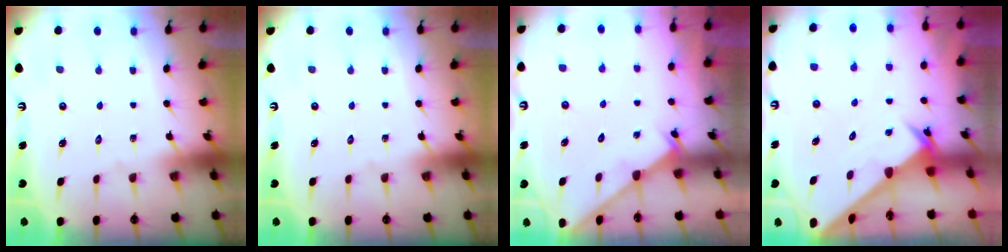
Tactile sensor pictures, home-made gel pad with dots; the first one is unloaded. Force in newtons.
{"total": 0.0}
{"total": 2.6, "press": 2.5, "slide": 0.4}
{"total": 2.4, "press": 2.4, "slide": 0.2}